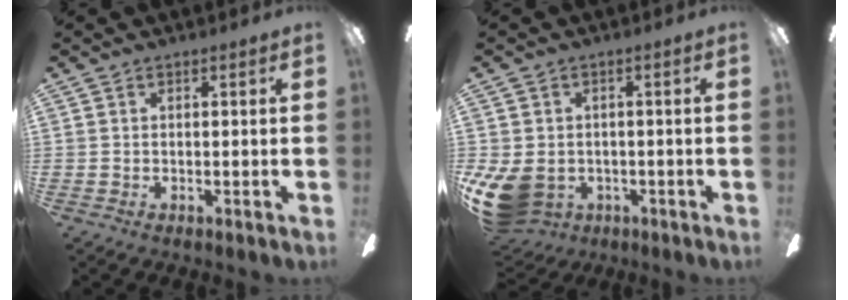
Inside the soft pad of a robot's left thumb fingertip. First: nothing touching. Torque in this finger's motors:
{"motor_torque": [0.23, 2.04, 0.62, -0.58, 0.12]}